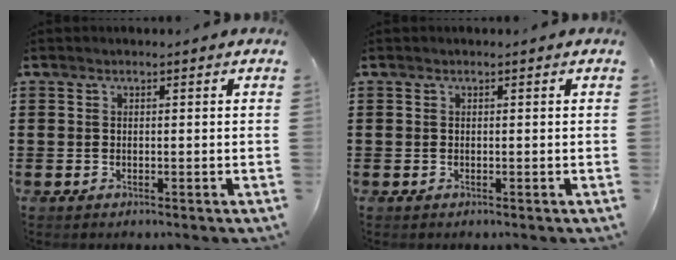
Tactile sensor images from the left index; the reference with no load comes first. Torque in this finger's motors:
{"motor_torque": [-0.01, 0.01, 0.00, 0.00]}